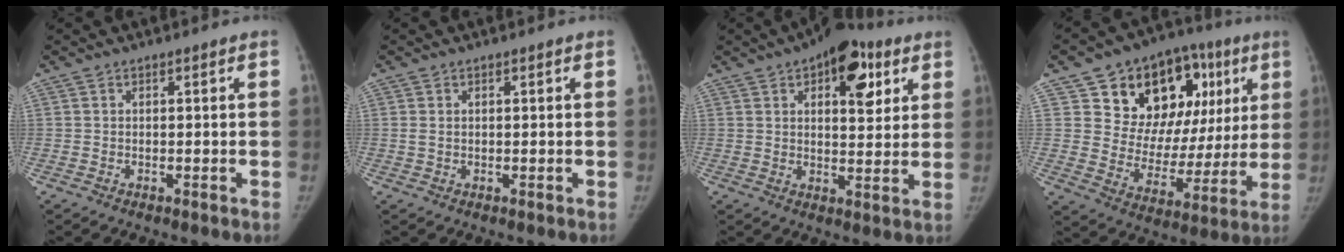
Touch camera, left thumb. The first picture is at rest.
{"total": 1.1, "force": [0.3, 0.7, 0.8], "torque": [-0.021, 0.005, 0.011]}
{"total": 13.9, "force": [6.5, 6.9, 10.2], "torque": [-0.093, -0.014, 0.087]}
{"total": 23.2, "force": [9.3, 15.4, 14.7], "torque": [-0.144, 0.005, 0.146]}